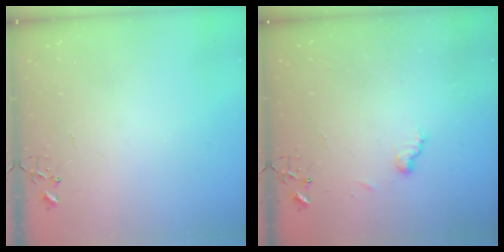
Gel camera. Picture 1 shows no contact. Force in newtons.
{"total": 6.7, "press": 6.6, "slide": 0.7}